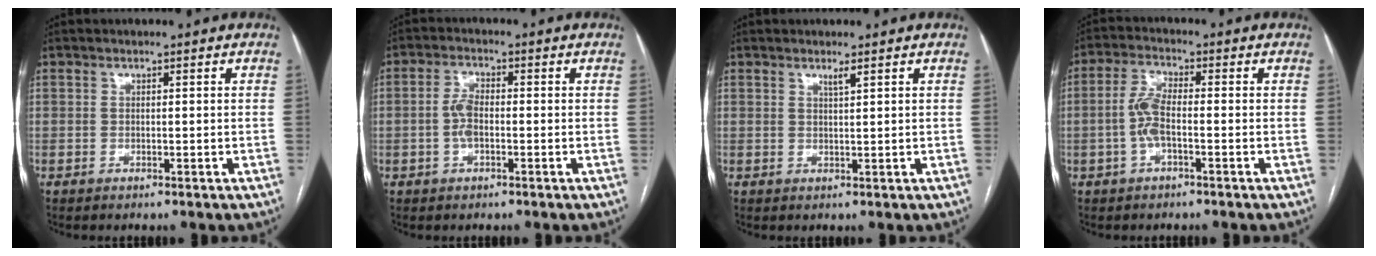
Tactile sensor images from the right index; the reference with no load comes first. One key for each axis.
{"total": 3.5, "fx": -0.7, "fy": 1.5, "fz": 3.1, "tx": -0.070, "ty": 0.006, "tz": -0.016}
{"total": 1.2, "fx": 0.9, "fy": -0.2, "fz": 0.8, "tx": -0.018, "ty": -0.005, "tz": 0.018}
{"total": 4.7, "fx": -1.1, "fy": 1.4, "fz": 4.4, "tx": -0.101, "ty": 0.008, "tz": -0.025}